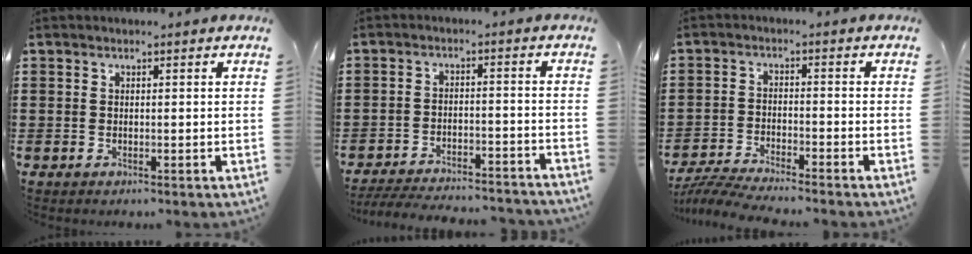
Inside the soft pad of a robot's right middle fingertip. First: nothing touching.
{"total": 4.8, "force": [-4.7, 0.0, 1.2], "torque": [-0.027, -0.006, -0.093]}
{"total": 4.7, "force": [-4.5, -0.1, 1.3], "torque": [-0.037, -0.013, -0.092]}